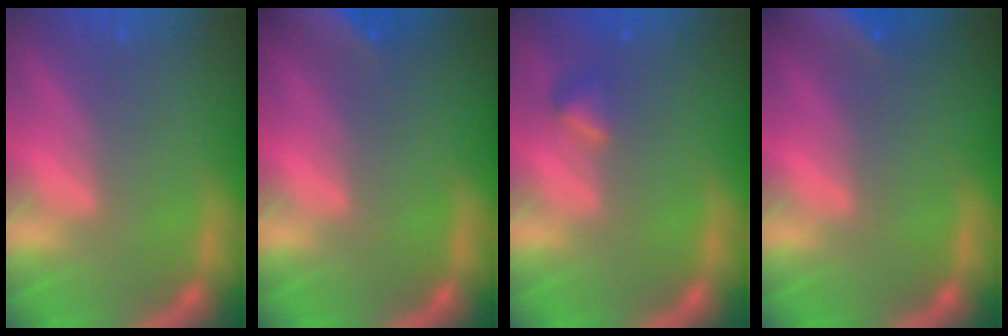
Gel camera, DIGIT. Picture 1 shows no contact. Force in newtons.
{"total": 8.5}
{"total": 1.4}
{"total": 8.9}